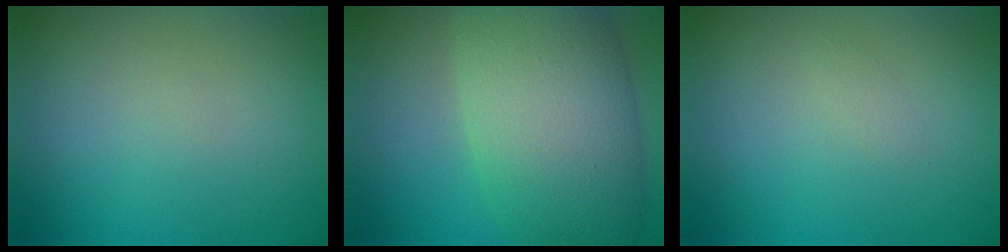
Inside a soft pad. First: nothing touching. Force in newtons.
{"total": 10.7, "press": 10.6, "slide": 0.5}
{"total": 0.5, "press": 0.5, "slide": 0.0}